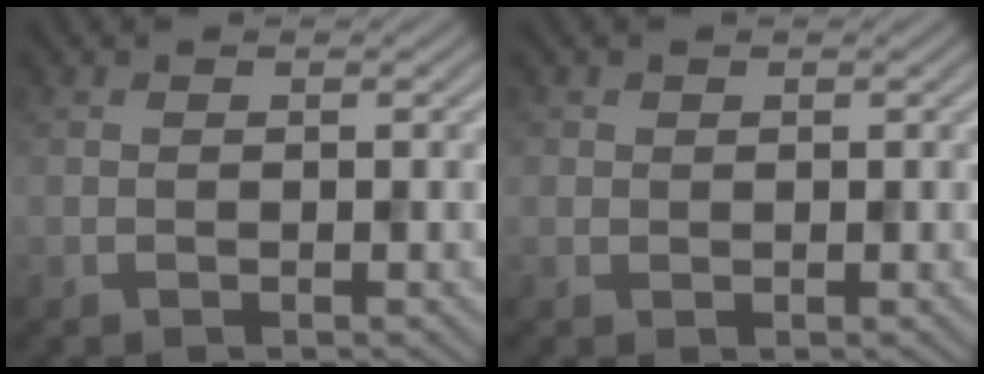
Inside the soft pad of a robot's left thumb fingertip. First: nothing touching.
{"total": 0.8, "force": [0.3, 0.7, -0.3], "torque": [0.008, -0.007, 0.002]}